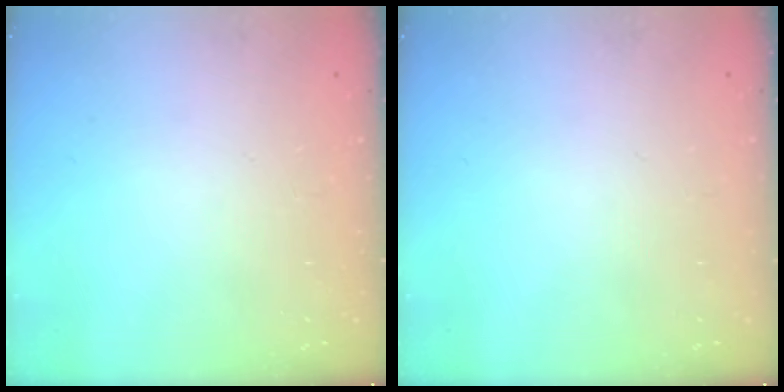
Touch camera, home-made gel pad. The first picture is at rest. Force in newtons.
{"total": 0.0}